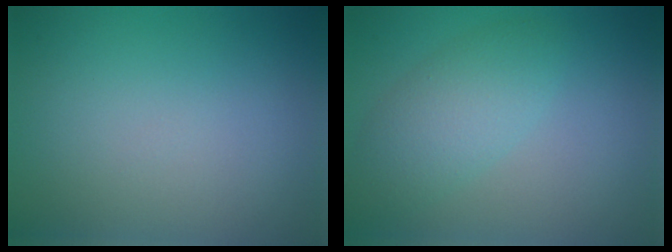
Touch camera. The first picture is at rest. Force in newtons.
{"total": 3.7, "press": 3.7, "slide": 0.1}